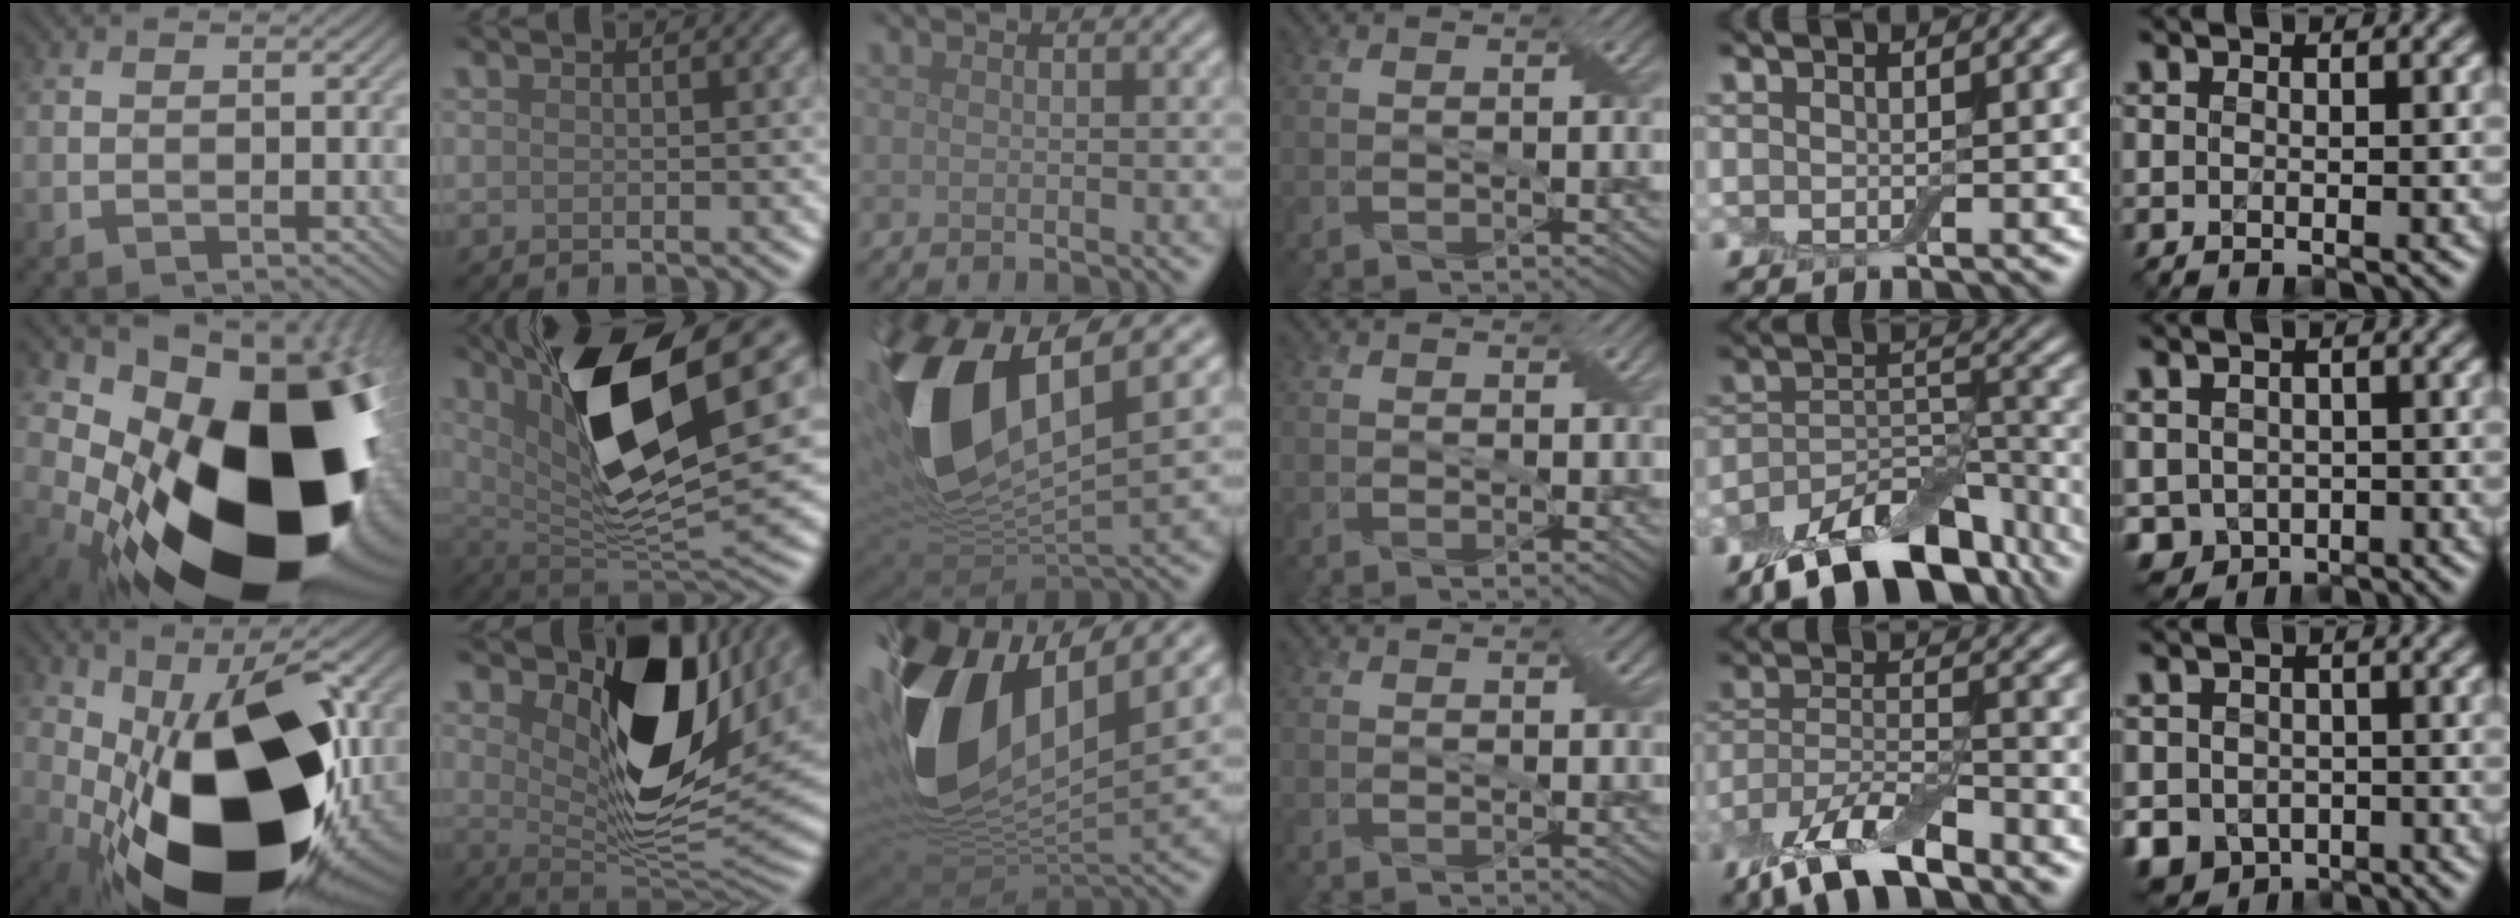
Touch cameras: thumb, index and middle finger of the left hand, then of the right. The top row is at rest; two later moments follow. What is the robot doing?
{"motion": "wrap", "object": "cling film"}